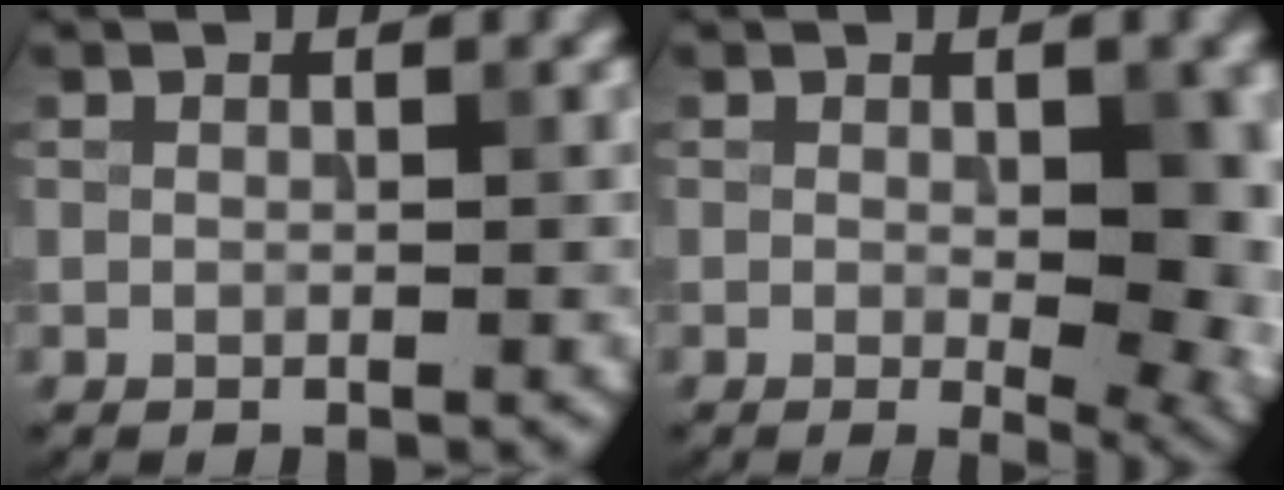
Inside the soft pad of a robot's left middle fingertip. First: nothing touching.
{"total": 8.2, "force": [-0.4, 3.2, 7.6], "torque": [-0.082, -0.007, -0.001]}